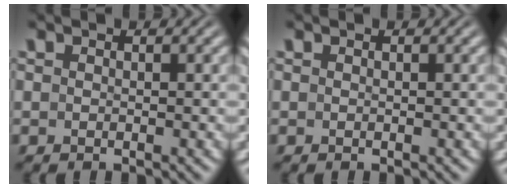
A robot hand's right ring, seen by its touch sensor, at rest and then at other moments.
{"total": 0.0}